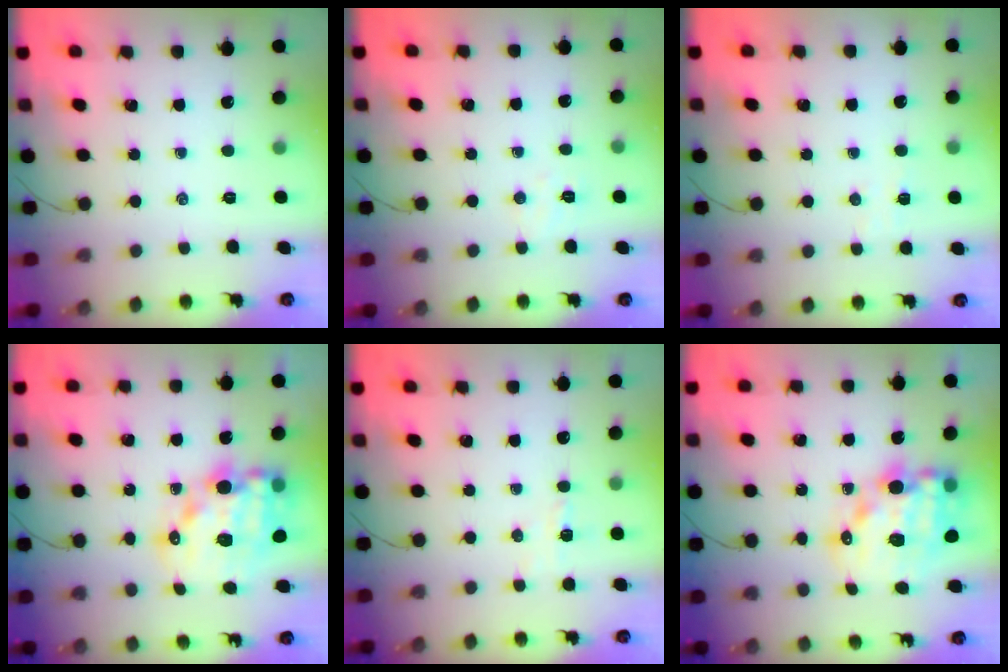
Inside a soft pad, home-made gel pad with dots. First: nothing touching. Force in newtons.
{"total": 4.0, "press": 3.9, "slide": 0.9}
{"total": 2.9, "press": 2.8, "slide": 0.7}
{"total": 17.3, "press": 16.8, "slide": 4.1}
{"total": 3.0, "press": 2.8, "slide": 0.9}
{"total": 17.3, "press": 16.8, "slide": 4.1}